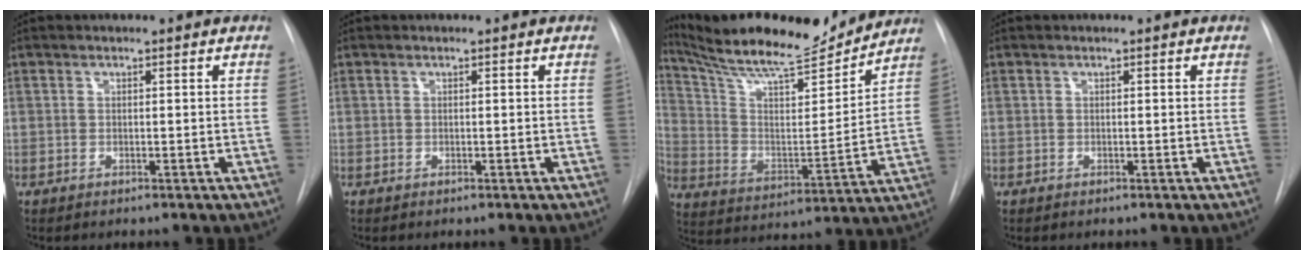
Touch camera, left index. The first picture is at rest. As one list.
[{"total": 0.0}, {"total": 19.0, "force": [17.4, 2.2, 7.3], "torque": [-0.135, -0.015, 0.279]}, {"total": 0.0}]